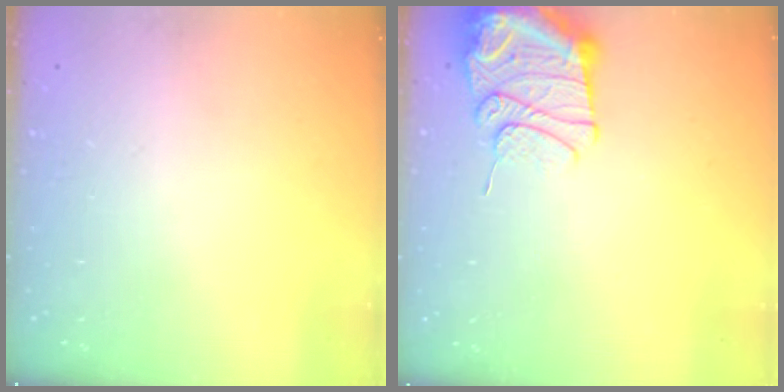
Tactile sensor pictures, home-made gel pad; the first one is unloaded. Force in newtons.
{"total": 12.9, "press": 12.6, "slide": 2.9}